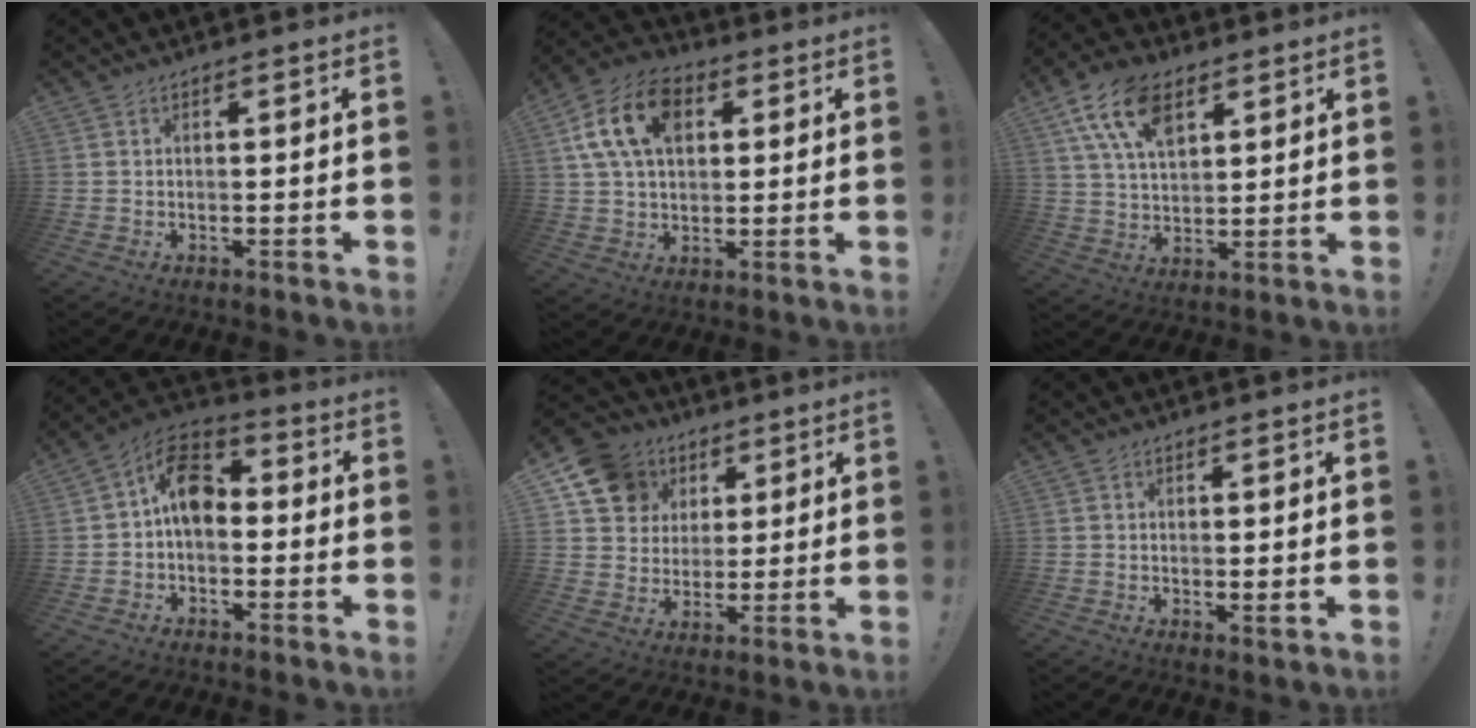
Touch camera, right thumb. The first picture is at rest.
{"total": 16.0, "force": [5.4, 10.8, 10.4], "torque": [-0.189, -0.003, 0.104]}
{"total": 14.8, "force": [7.6, 8.5, 9.5], "torque": [-0.173, -0.020, 0.141]}
{"total": 11.7, "force": [1.0, 8.0, 8.5], "torque": [-0.145, 0.019, 0.021]}
{"total": 12.9, "force": [6.3, 10.5, 4.1], "torque": [-0.062, -0.032, 0.130]}
{"total": 1.5, "force": [0.4, 0.2, 1.4], "torque": [-0.015, -0.006, 0.005]}